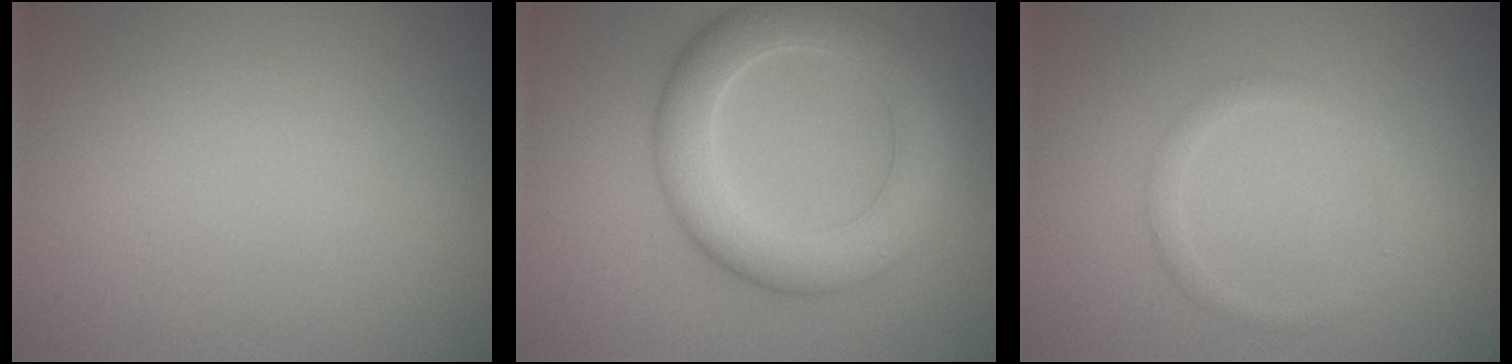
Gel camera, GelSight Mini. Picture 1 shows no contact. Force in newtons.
{"total": 6.2, "press": 6.2, "slide": 0.3}
{"total": 1.2, "press": 1.2, "slide": 0.0}